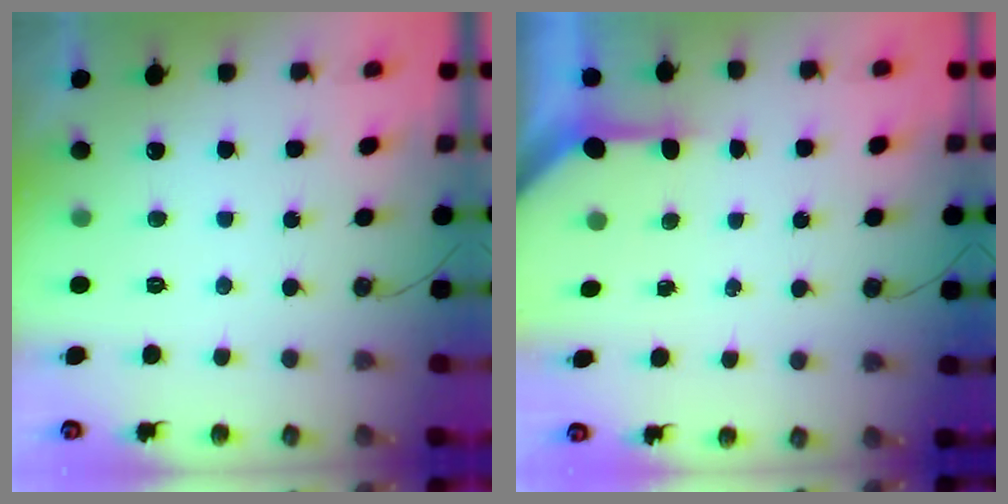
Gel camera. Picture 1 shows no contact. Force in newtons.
{"total": 3.2, "press": 3.2, "slide": 0.2}